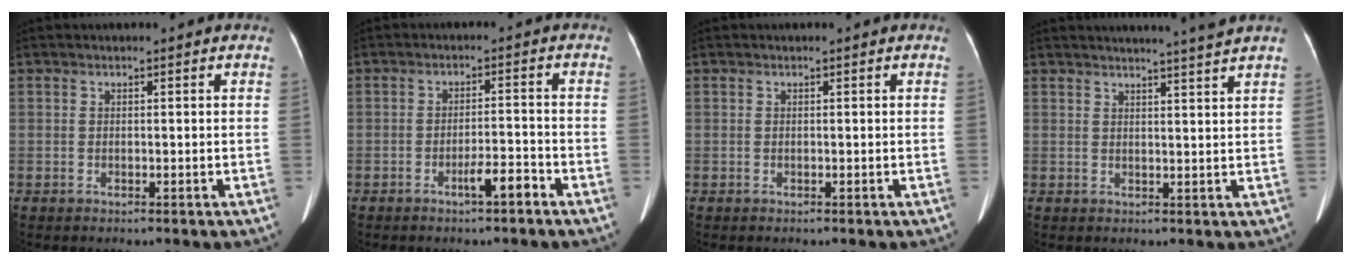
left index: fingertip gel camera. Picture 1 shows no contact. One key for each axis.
{"total": 3.6, "fx": -2.5, "fy": 0.4, "fz": 2.6, "tx": -0.042, "ty": 0.001, "tz": -0.041}
{"total": 0.0}
{"total": 6.3, "fx": 5.6, "fy": -1.8, "fz": 2.2, "tx": -0.030, "ty": -0.008, "tz": 0.066}